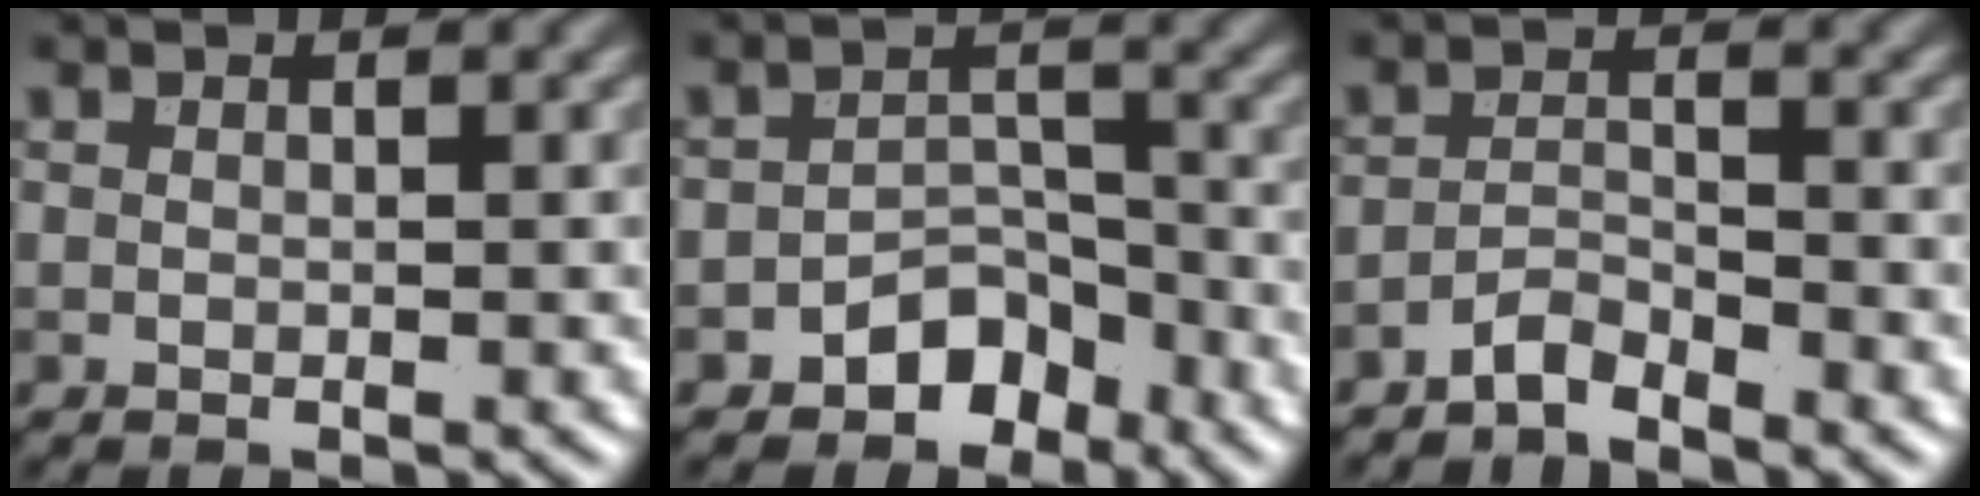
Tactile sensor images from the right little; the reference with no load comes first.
{"total": 3.5, "force": [-2.5, 2.2, 1.2], "torque": [-0.004, 0.010, -0.044]}
{"total": 2.0, "force": [-1.9, 0.3, 0.5], "torque": [-0.009, 0.008, -0.040]}